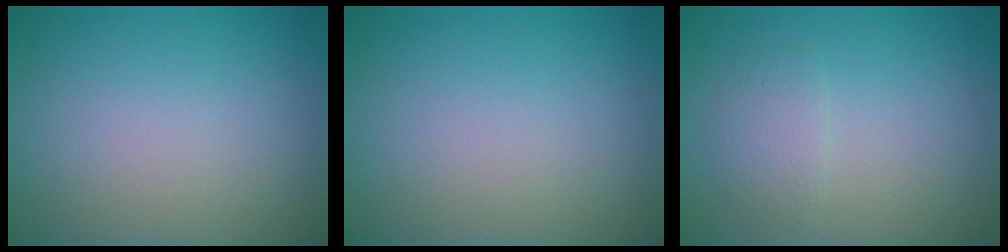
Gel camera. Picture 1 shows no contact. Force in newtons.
{"total": 0.0}
{"total": 1.5, "press": 1.5, "slide": 0.1}